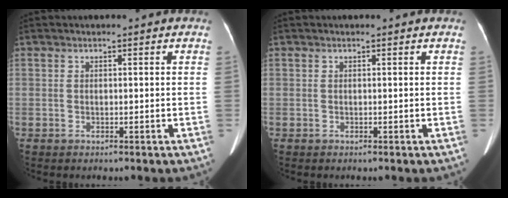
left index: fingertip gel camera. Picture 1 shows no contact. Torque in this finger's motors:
{"motor_torque": [0.17, -0.04, 0.06, 0.00]}